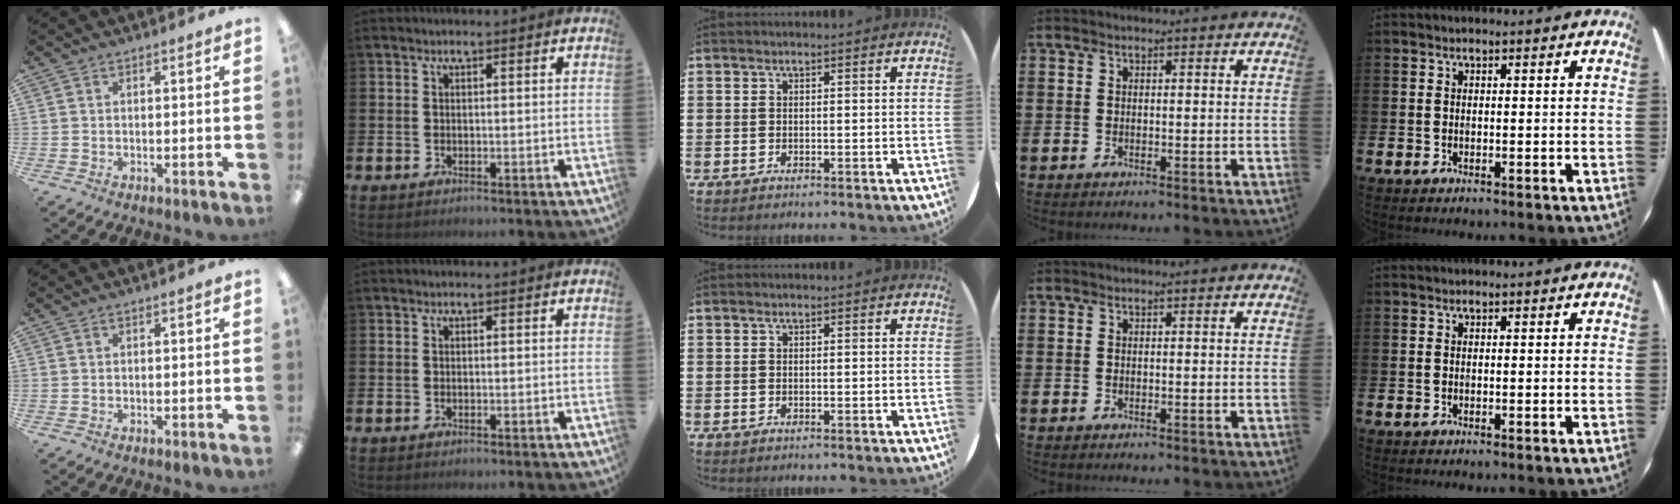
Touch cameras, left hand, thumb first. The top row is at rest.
{}